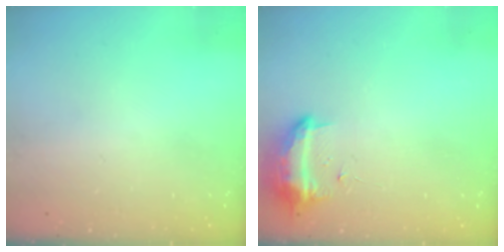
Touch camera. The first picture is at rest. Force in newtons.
{"total": 10.7, "press": 10.6, "slide": 0.7}